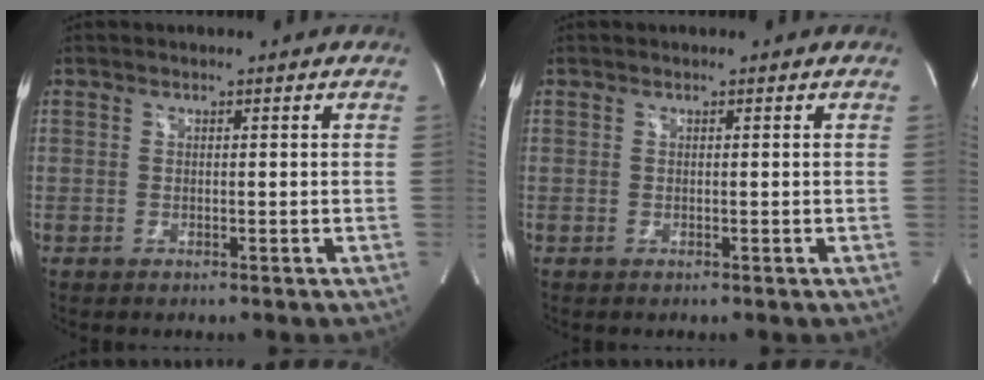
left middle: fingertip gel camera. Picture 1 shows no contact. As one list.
[{"total": 0.0}]